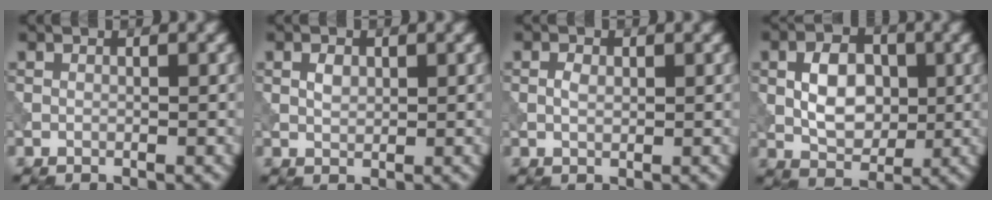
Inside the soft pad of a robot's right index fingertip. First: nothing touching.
{"total": 1.3, "force": [0.3, 0.9, 0.9], "torque": [-0.017, 0.000, 0.007]}
{"total": 1.2, "force": [0.1, 0.7, 0.9], "torque": [-0.018, 0.000, 0.001]}
{"total": 5.0, "force": [0.3, 3.3, 3.8], "torque": [-0.062, 0.001, 0.003]}